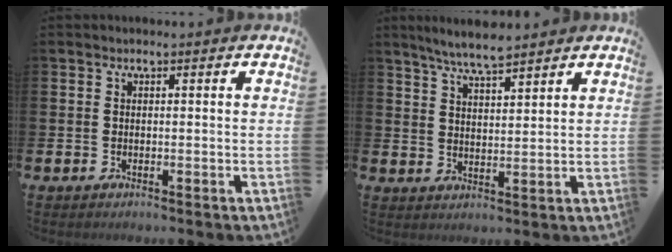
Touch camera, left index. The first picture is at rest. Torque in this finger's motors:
{"motor_torque": [0.40, -0.40, 0.37, 0.05]}